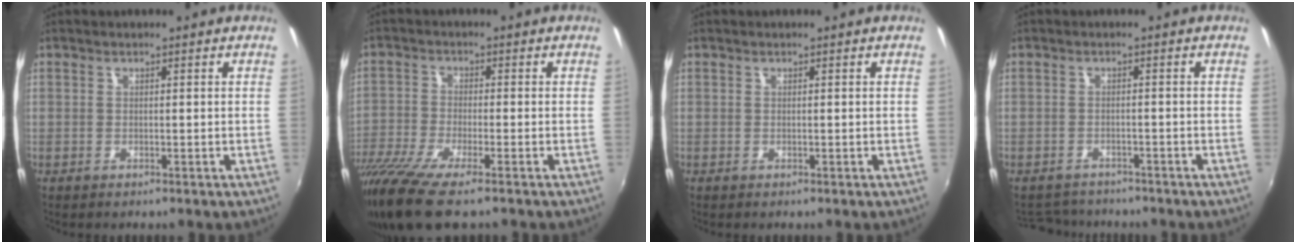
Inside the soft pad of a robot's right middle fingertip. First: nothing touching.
{"total": 12.2, "force": [-9.4, 1.6, 7.6], "torque": [-0.179, -0.050, -0.177]}
{"total": 0.0}
{"total": 6.4, "force": [-5.8, 2.4, 1.2], "torque": [-0.038, -0.002, -0.089]}